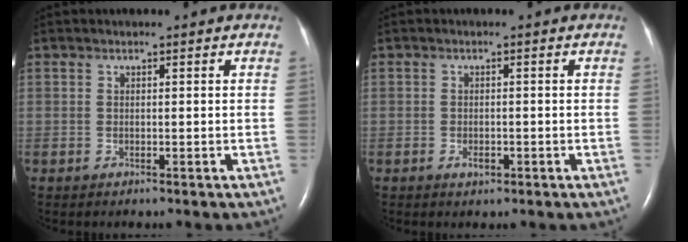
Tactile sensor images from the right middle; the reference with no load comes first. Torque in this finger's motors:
{"motor_torque": [0.18, -0.09, 0.10, 0.00]}